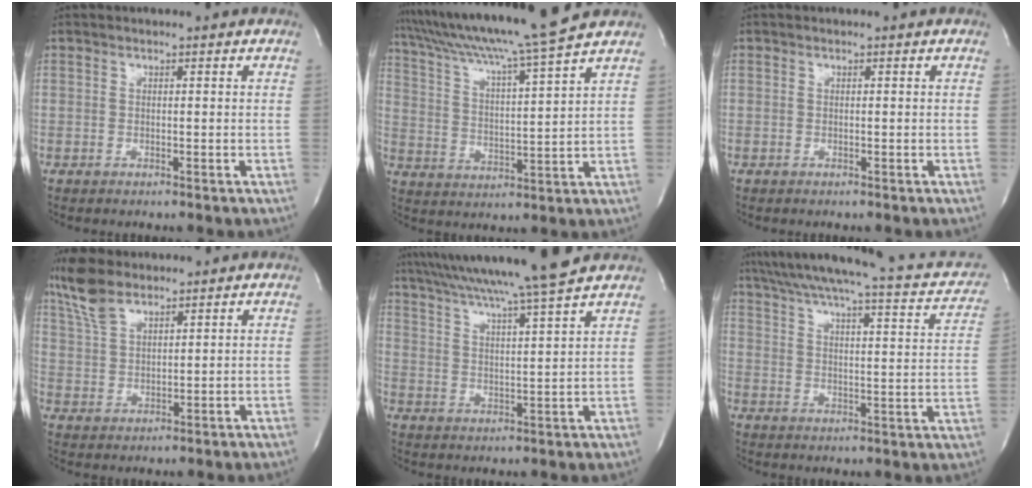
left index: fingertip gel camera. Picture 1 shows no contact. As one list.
[{"total": 16.1, "force": [14.0, -1.9, 7.8], "torque": [-0.139, -0.012, 0.224]}, {"total": 0.0}, {"total": 6.9, "force": [5.4, 2.6, 3.5], "torque": [-0.081, 0.015, 0.113]}, {"total": 17.3, "force": [15.0, -1.8, 8.4], "torque": [-0.147, -0.011, 0.223]}, {"total": 24.8, "force": [20.6, 4.6, 13.1], "torque": [-0.198, 0.006, 0.256]}]